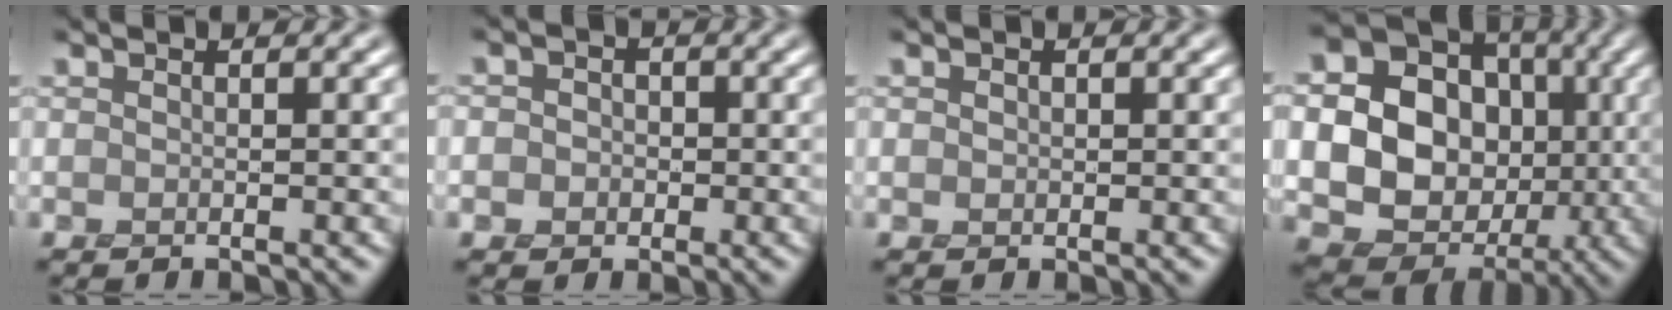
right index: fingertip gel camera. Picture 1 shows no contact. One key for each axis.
{"total": 1.9, "fx": -0.6, "fy": 1.8, "fz": 0.6, "tx": 0.000, "ty": -0.004, "tz": -0.016}
{"total": 0.5, "fx": 0.1, "fy": 0.5, "fz": 0.1, "tx": -0.003, "ty": -0.002, "tz": 0.003}
{"total": 19.3, "fx": 0.2, "fy": 17.2, "fz": 8.7, "tx": -0.200, "ty": 0.029, "tz": -0.012}